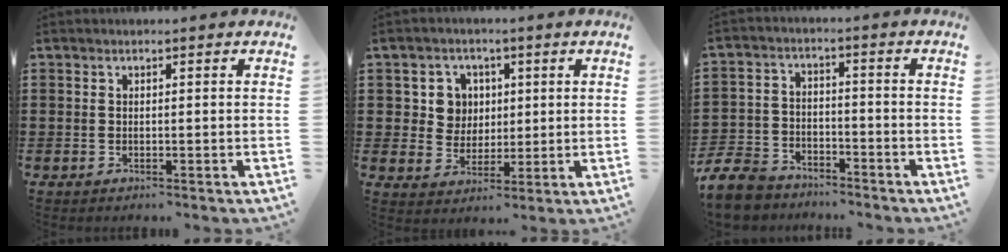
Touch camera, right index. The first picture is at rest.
{"total": 5.8, "force": [1.5, 5.3, 1.9], "torque": [-0.062, 0.019, 0.026]}
{"total": 7.5, "force": [-7.0, 2.2, 1.6], "torque": [-0.059, 0.012, -0.143]}